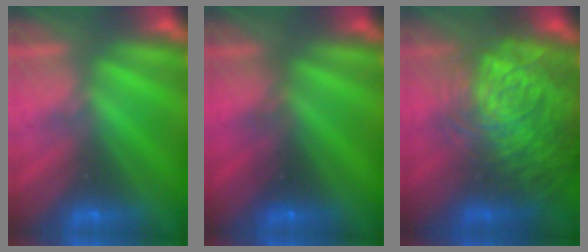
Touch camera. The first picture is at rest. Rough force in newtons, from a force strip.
{"total": 2.3}
{"total": 9.5}